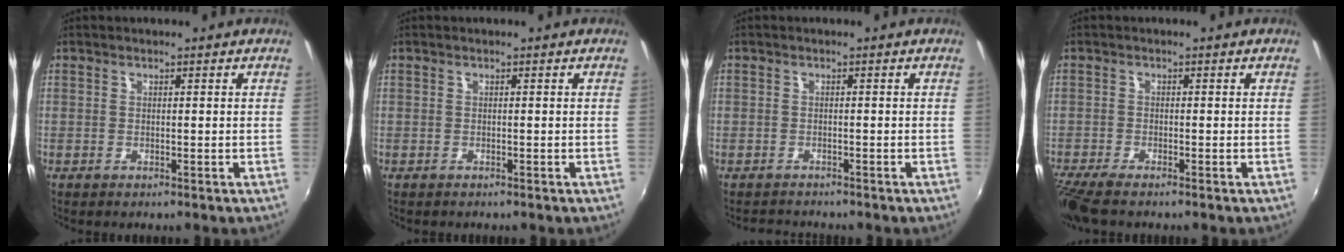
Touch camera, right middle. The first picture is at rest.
{"total": 0.0}
{"total": 2.2, "force": [-2.1, 0.6, 0.0], "torque": [-0.010, 0.003, -0.037]}
{"total": 5.7, "force": [-4.6, 0.9, 3.2], "torque": [-0.082, -0.031, -0.088]}